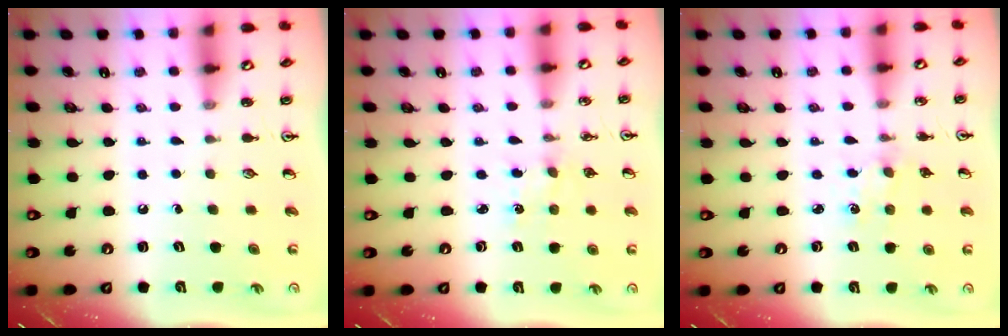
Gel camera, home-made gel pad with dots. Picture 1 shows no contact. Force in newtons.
{"total": 1.5, "press": 1.5, "slide": 0.2}
{"total": 2.2, "press": 2.2, "slide": 0.2}